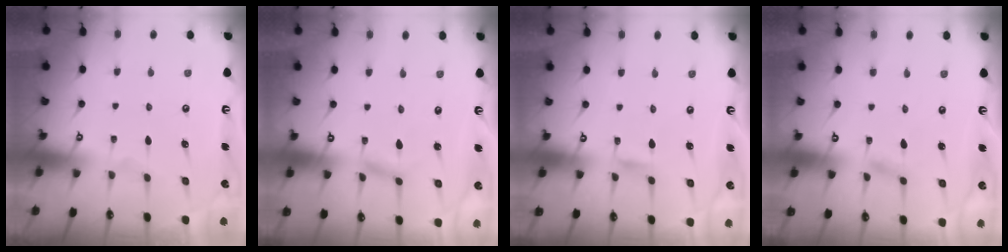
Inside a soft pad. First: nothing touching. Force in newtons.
{"total": 2.2, "press": 2.2, "slide": 0.3}
{"total": 1.8, "press": 1.8, "slide": 0.2}
{"total": 1.4, "press": 1.4, "slide": 0.1}